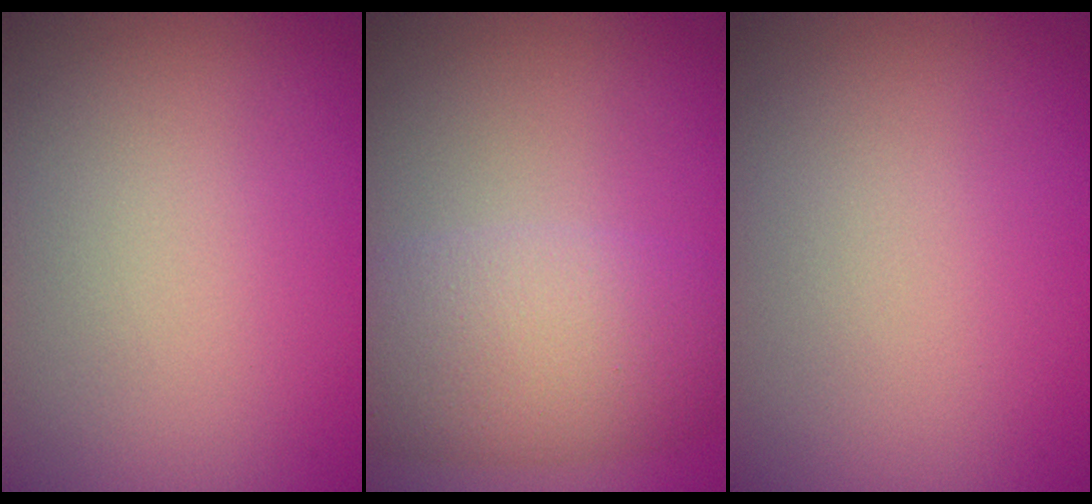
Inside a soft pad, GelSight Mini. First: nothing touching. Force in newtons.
{"total": 6.9, "press": 6.9, "slide": 0.1}
{"total": 0.0}